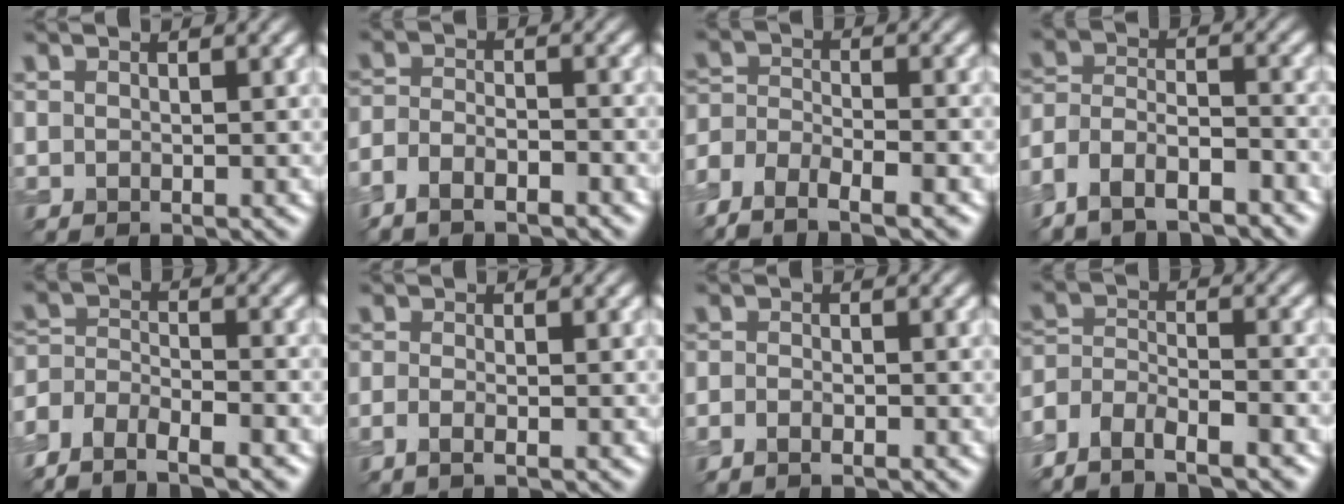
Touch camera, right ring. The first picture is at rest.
{"total": 3.5, "force": [-2.8, 1.3, 1.7], "torque": [-0.027, -0.003, -0.055]}
{"total": 6.6, "force": [-5.3, 2.6, 2.9], "torque": [-0.039, -0.002, -0.093]}
{"total": 5.8, "force": [-4.8, 2.3, 2.3], "torque": [-0.040, -0.007, -0.097]}
{"total": 5.8, "force": [-5.0, 2.2, 1.9], "torque": [-0.024, -0.003, -0.089]}
{"total": 1.0, "force": [-0.5, 0.0, 0.9], "torque": [-0.017, -0.002, -0.012]}
{"total": 1.1, "force": [-0.9, 0.4, 0.4], "torque": [-0.008, 0.000, -0.020]}
{"total": 5.7, "force": [-4.9, 2.0, 2.0], "torque": [-0.027, -0.003, -0.088]}